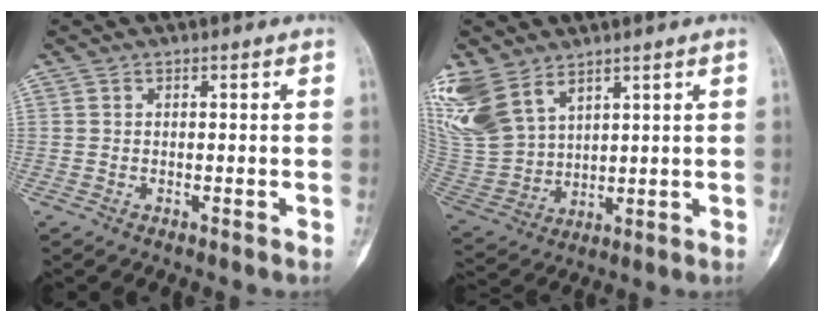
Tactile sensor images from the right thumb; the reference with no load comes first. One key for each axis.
{"total": 15.3, "fx": 9.2, "fy": 9.3, "fz": 8.1, "tx": -0.185, "ty": -0.022, "tz": 0.203}